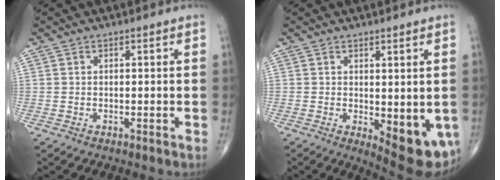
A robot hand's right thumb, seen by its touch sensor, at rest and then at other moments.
{"total": 9.9, "force": [-1.8, 4.1, 8.8], "torque": [-0.094, -0.022, -0.012]}